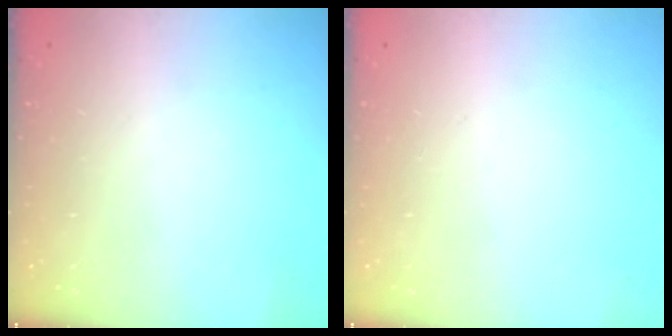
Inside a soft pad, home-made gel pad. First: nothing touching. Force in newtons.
{"total": 0.0}